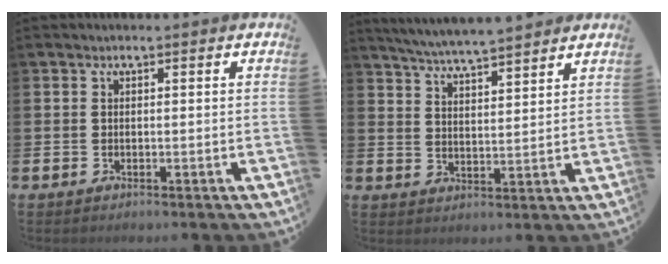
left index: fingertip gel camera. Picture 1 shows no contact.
{"total": 5.5, "force": [5.4, -0.2, 1.0], "torque": [-0.043, -0.033, 0.096]}